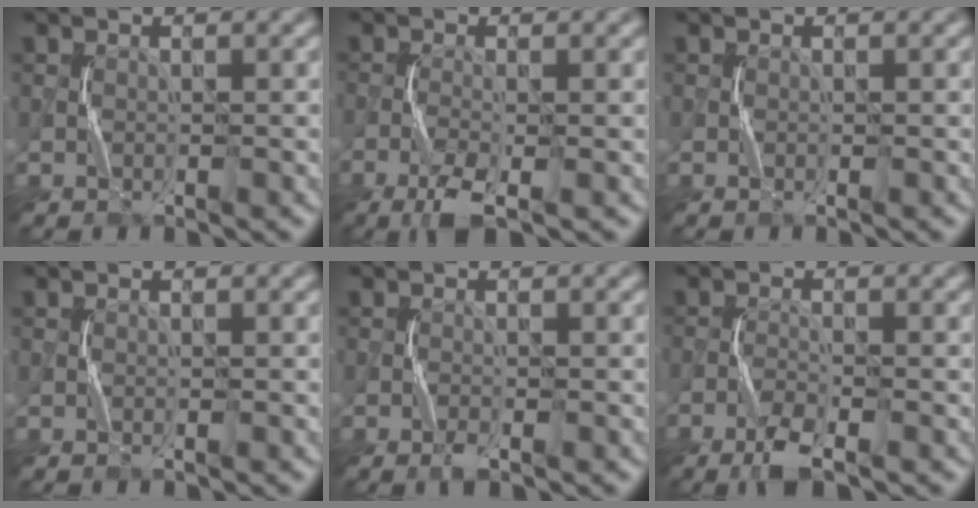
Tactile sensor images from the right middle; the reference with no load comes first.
{"total": 3.1, "force": [-2.0, 0.4, 2.4], "torque": [-0.053, 0.000, -0.040]}
{"total": 0.0}
{"total": 0.0}
{"total": 1.0, "force": [-0.6, 0.1, 0.7], "torque": [-0.018, 0.003, -0.013]}
{"total": 2.6, "force": [-2.0, 0.2, 1.7], "torque": [-0.041, 0.002, -0.042]}